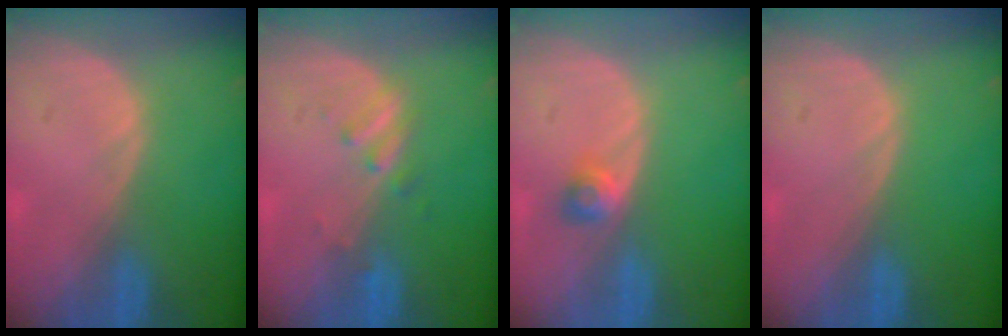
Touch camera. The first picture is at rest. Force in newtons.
{"total": 2.3, "press": 2.3, "slide": 0.3}
{"total": 2.6, "press": 2.3, "slide": 1.2}
{"total": 0.0}